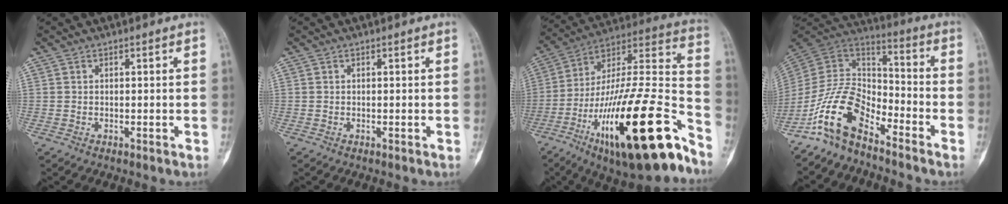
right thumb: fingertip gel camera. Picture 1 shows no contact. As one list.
[{"total": 0.0}, {"total": 32.7, "force": [-16.9, 9.2, 26.4], "torque": [-0.398, 0.076, -0.271]}, {"total": 12.9, "force": [-9.0, 6.0, 7.0], "torque": [-0.121, 0.089, -0.184]}]